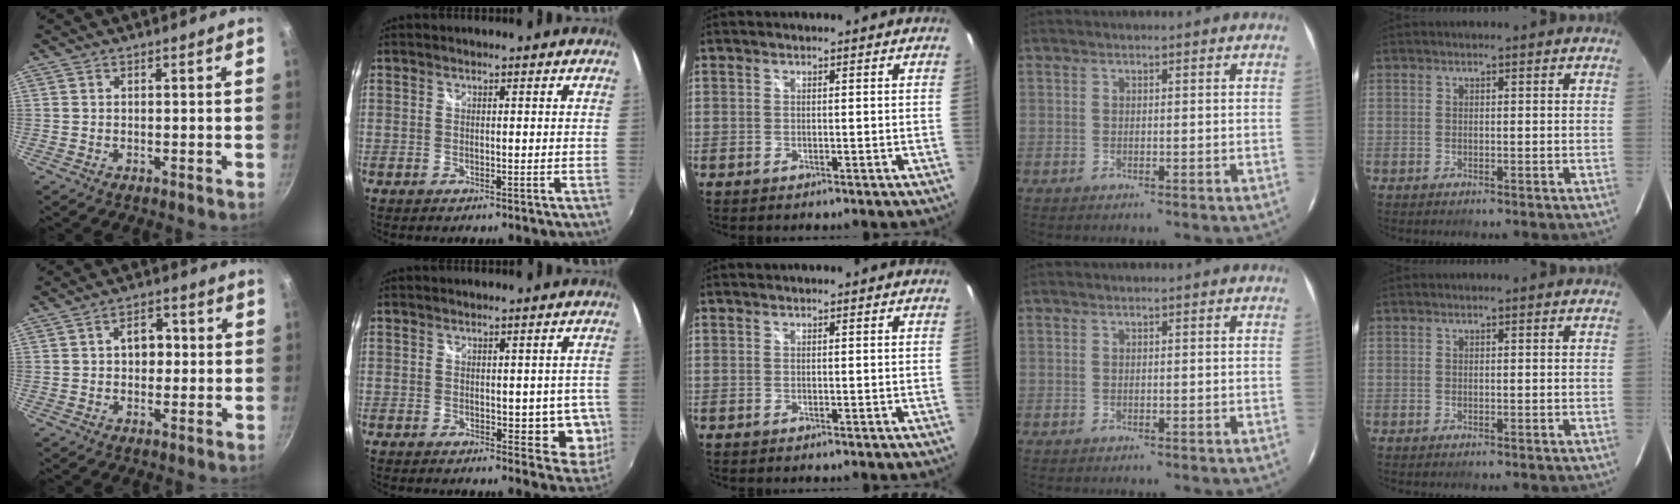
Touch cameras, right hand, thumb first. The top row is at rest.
{"thumb": {"total": 5.2, "force": [0.3, 3.7, 3.7], "torque": [-0.029, 0.012, 0.000]}, "index": {"total": 7.0, "force": [-0.8, 3.9, 5.8], "torque": [-0.053, -0.005, -0.004]}}